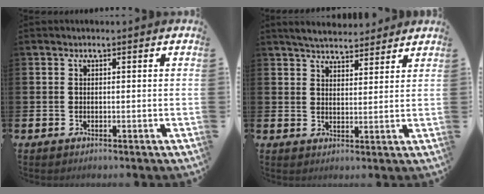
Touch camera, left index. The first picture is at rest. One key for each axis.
{"total": 4.5, "fx": 4.4, "fy": 0.8, "fz": 0.3, "tx": -0.015, "ty": -0.021, "tz": 0.080}